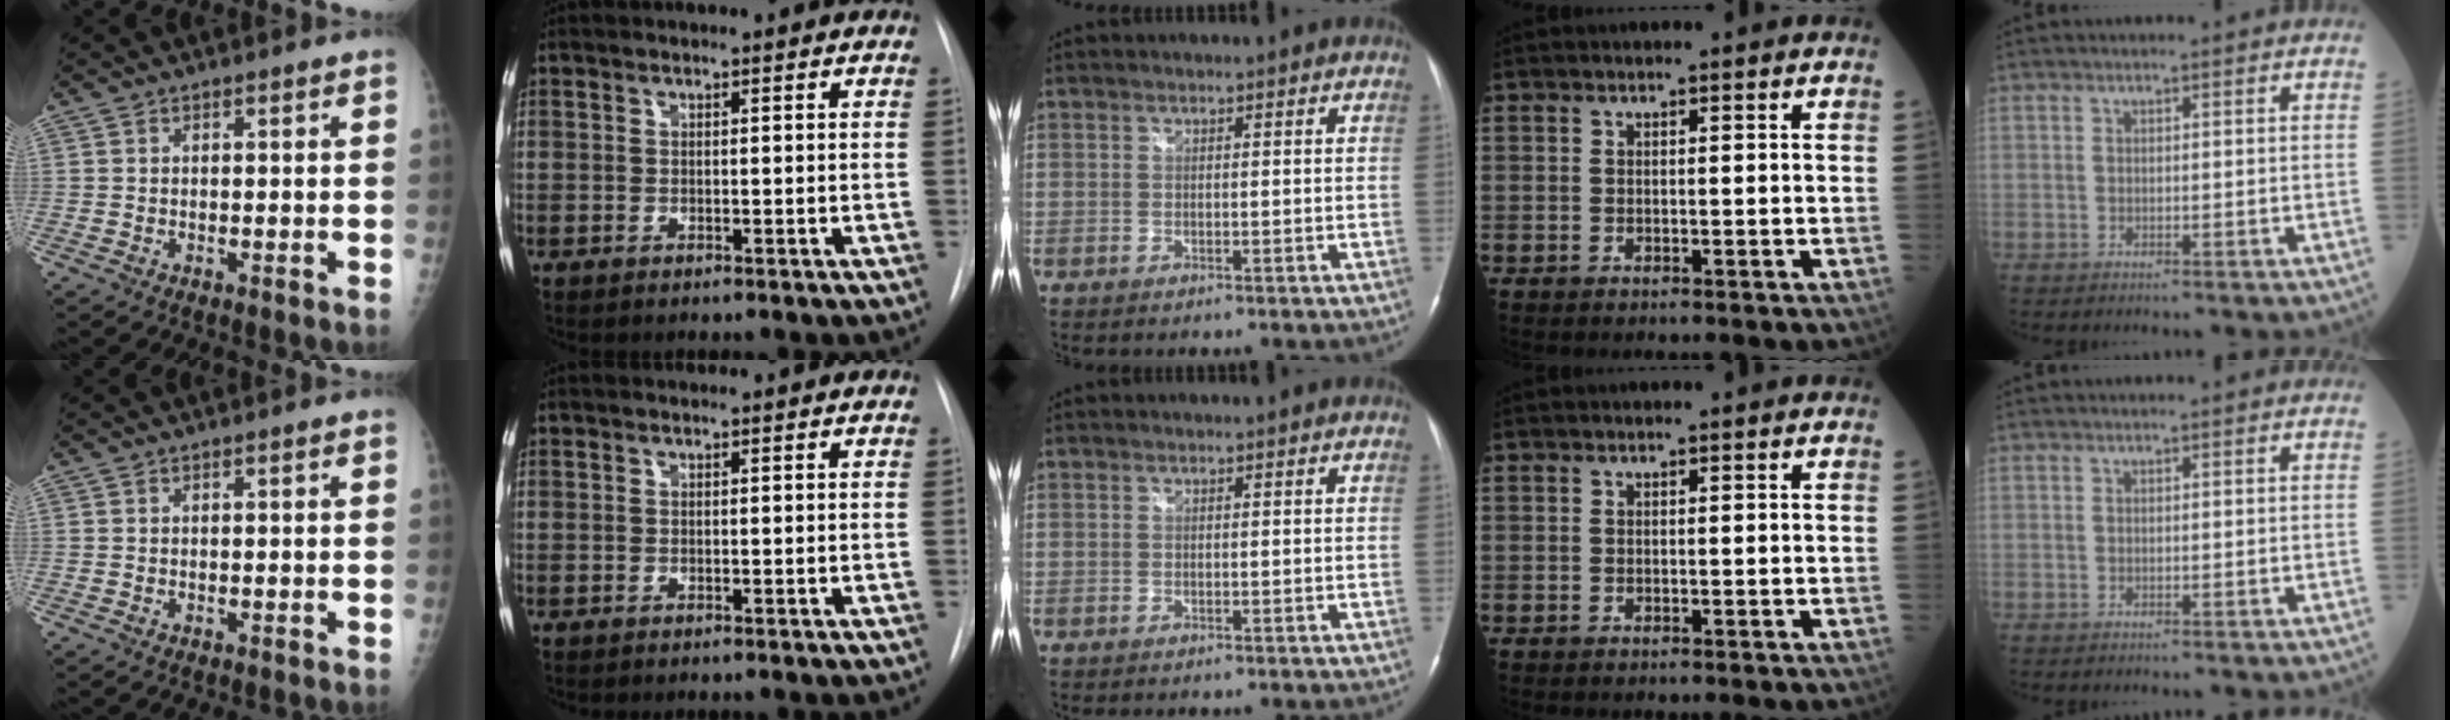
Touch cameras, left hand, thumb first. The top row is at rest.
{}